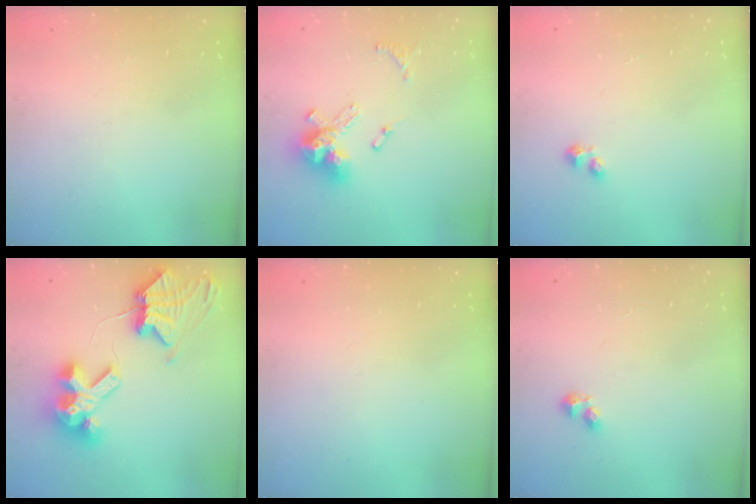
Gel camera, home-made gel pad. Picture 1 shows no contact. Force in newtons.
{"total": 13.4, "press": 13.4, "slide": 1.3}
{"total": 2.9, "press": 2.8, "slide": 0.6}
{"total": 11.3, "press": 11.2, "slide": 1.5}
{"total": 0.0}
{"total": 3.8, "press": 3.8, "slide": 0.7}